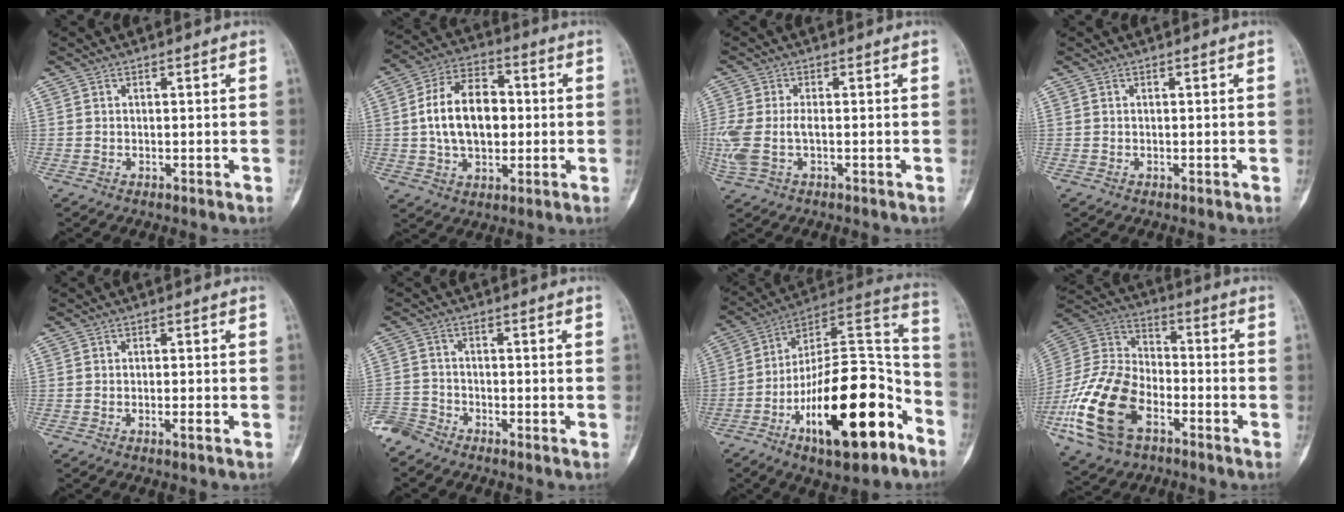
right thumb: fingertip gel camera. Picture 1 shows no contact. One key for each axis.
{"total": 14.3, "fx": 0.5, "fy": 9.1, "fz": 11.0, "tx": -0.170, "ty": 0.020, "tz": 0.005}
{"total": 6.8, "fx": -1.0, "fy": 3.5, "fz": 5.7, "tx": -0.157, "ty": 0.009, "tz": -0.014}
{"total": 0.0}
{"total": 1.3, "fx": -0.7, "fy": 0.1, "fz": 1.0, "tx": -0.018, "ty": 0.003, "tz": -0.013}
{"total": 4.2, "fx": -4.0, "fy": 1.4, "fz": 0.2, "tx": -0.010, "ty": 0.003, "tz": -0.090}
{"total": 26.3, "fx": -12.2, "fy": 10.2, "fz": 20.9, "tx": -0.309, "ty": 0.086, "tz": -0.189}
{"total": 20.3, "fx": -8.6, "fy": 12.3, "fz": 13.6, "tx": -0.279, "ty": 0.044, "tz": -0.163}